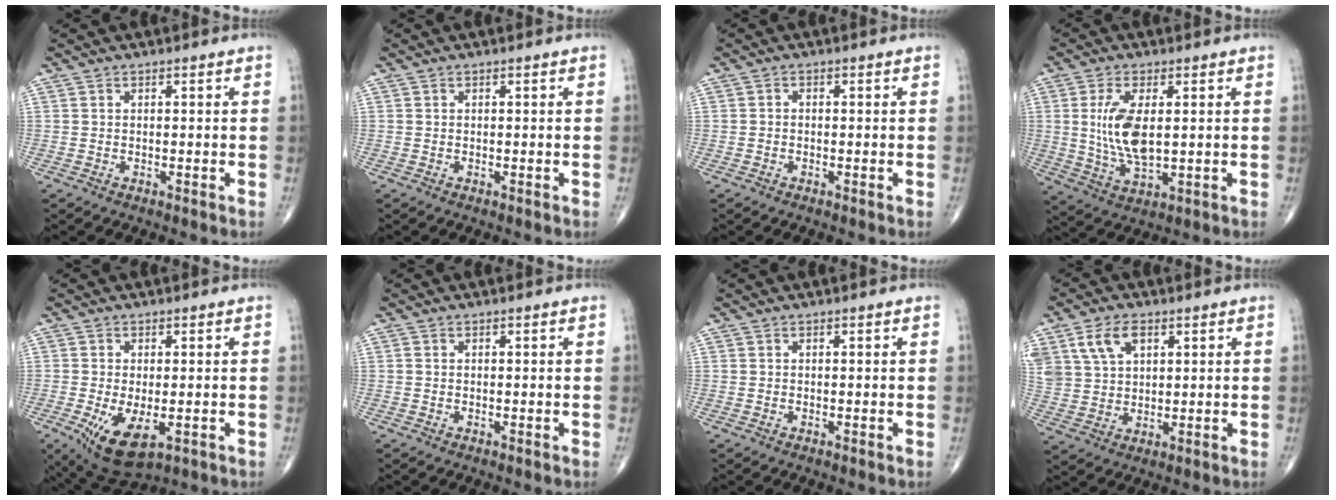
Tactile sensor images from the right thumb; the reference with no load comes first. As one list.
[{"total": 0.0}, {"total": 0.6, "force": [-0.3, 0.4, 0.3], "torque": [-0.002, 0.002, -0.011]}, {"total": 9.9, "force": [1.3, 4.5, 8.8], "torque": [-0.178, -0.014, 0.033]}, {"total": 9.1, "force": [-2.9, 4.1, 7.6], "torque": [-0.136, -0.017, -0.036]}, {"total": 0.0}, {"total": 0.0}, {"total": 9.3, "force": [4.3, 6.0, 5.7], "torque": [-0.108, -0.004, 0.091]}]